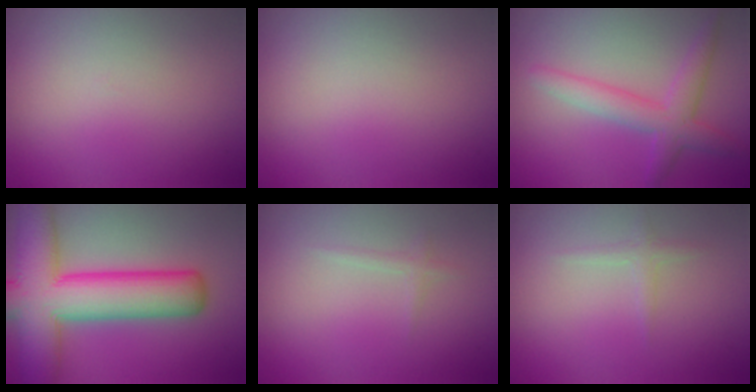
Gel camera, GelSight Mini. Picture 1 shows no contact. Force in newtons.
{"total": 0.0}
{"total": 3.4, "press": 3.4, "slide": 0.2}
{"total": 11.3, "press": 11.3, "slide": 0.5}
{"total": 0.7, "press": 0.7, "slide": 0.0}
{"total": 0.9, "press": 0.9, "slide": 0.0}